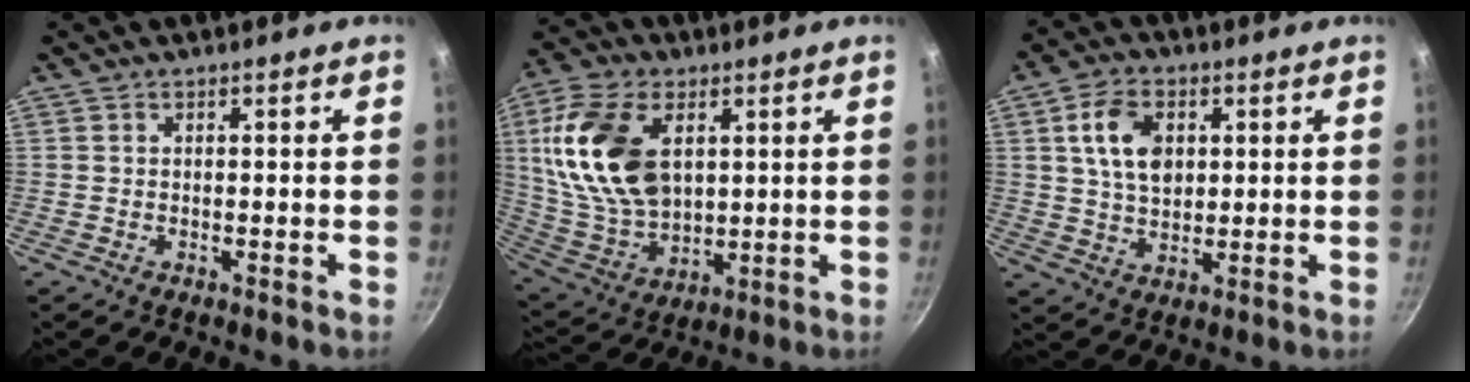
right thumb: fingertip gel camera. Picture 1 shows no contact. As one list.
[{"total": 20.3, "force": [5.2, 12.6, 15.0], "torque": [-0.273, -0.016, 0.110]}, {"total": 9.6, "force": [2.5, 6.3, 6.8], "torque": [-0.110, -0.006, 0.045]}]